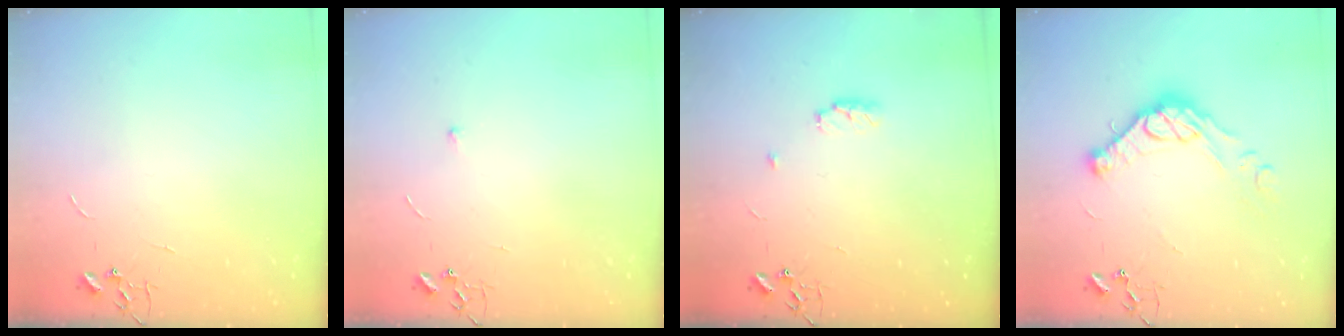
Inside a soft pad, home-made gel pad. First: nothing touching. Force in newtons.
{"total": 4.7, "press": 4.7, "slide": 0.6}
{"total": 5.2, "press": 5.0, "slide": 1.4}
{"total": 13.3, "press": 13.3, "slide": 0.8}